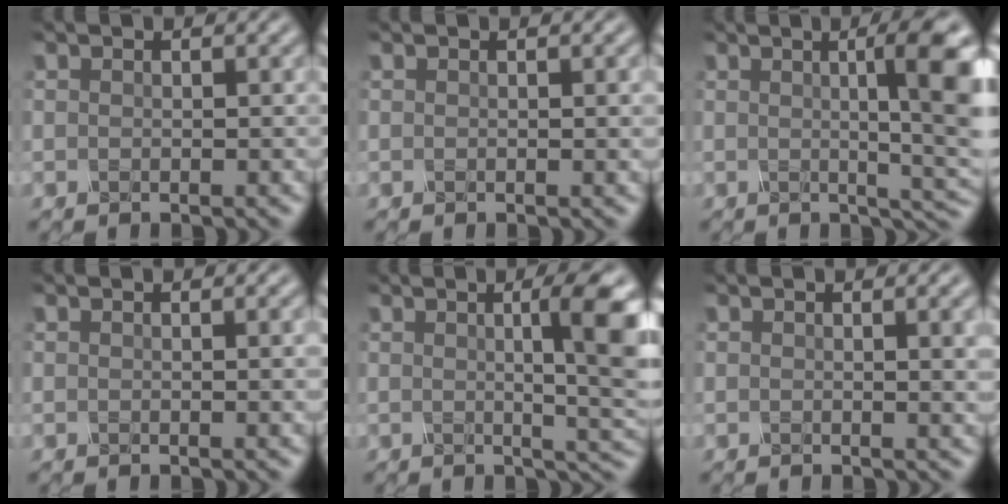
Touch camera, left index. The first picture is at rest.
{"total": 1.7, "force": [0.3, 0.7, 1.5], "torque": [-0.004, 0.004, -0.001]}
{"total": 8.7, "force": [0.9, 2.0, 8.5], "torque": [-0.079, 0.015, 0.010]}
{"total": 2.4, "force": [0.5, 1.1, 2.1], "torque": [-0.006, 0.014, -0.004]}
{"total": 7.5, "force": [0.9, 1.7, 7.2], "torque": [-0.062, 0.013, 0.013]}
{"total": 4.7, "force": [1.3, 2.1, 4.0], "torque": [-0.021, 0.027, 0.003]}